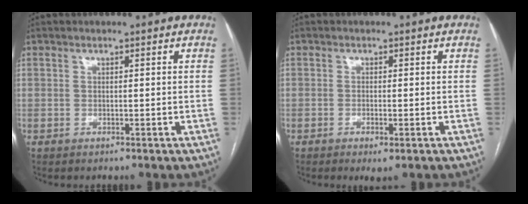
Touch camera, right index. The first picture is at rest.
{"total": 2.0, "force": [-1.0, 0.4, 1.7], "torque": [-0.025, -0.004, -0.011]}